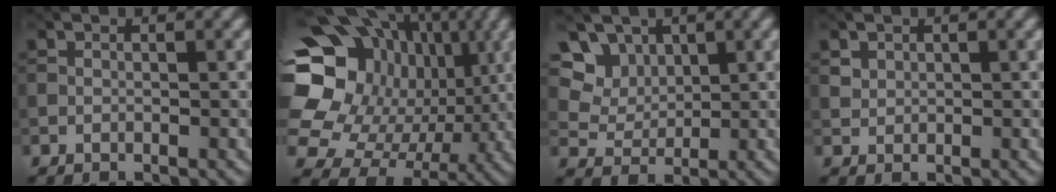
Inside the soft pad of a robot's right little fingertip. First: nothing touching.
{"total": 19.1, "force": [2.9, 17.1, 8.0], "torque": [-0.186, 0.021, 0.031]}
{"total": 5.0, "force": [3.0, 3.7, 1.5], "torque": [-0.035, -0.008, 0.073]}
{"total": 0.9, "force": [0.3, 0.7, 0.3], "torque": [-0.007, 0.001, 0.008]}